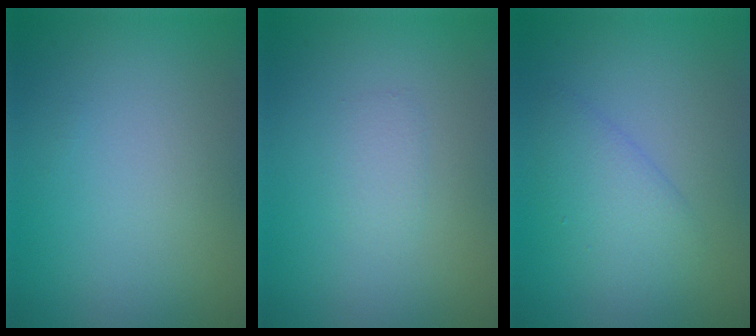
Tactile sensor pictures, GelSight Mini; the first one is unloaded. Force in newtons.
{"total": 1.0, "press": 1.0, "slide": 0.0}
{"total": 2.5, "press": 2.5, "slide": 0.3}